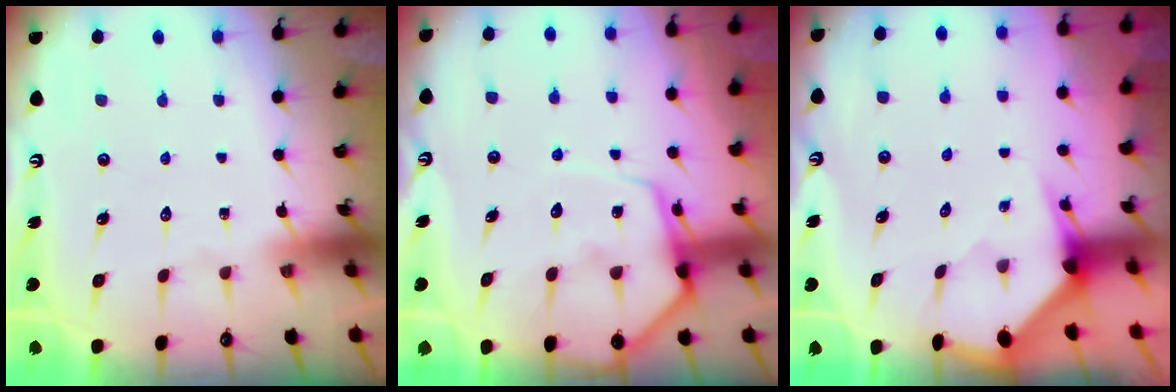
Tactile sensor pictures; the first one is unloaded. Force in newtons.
{"total": 10.8, "press": 10.7, "slide": 1.2}
{"total": 2.7, "press": 2.7, "slide": 0.2}